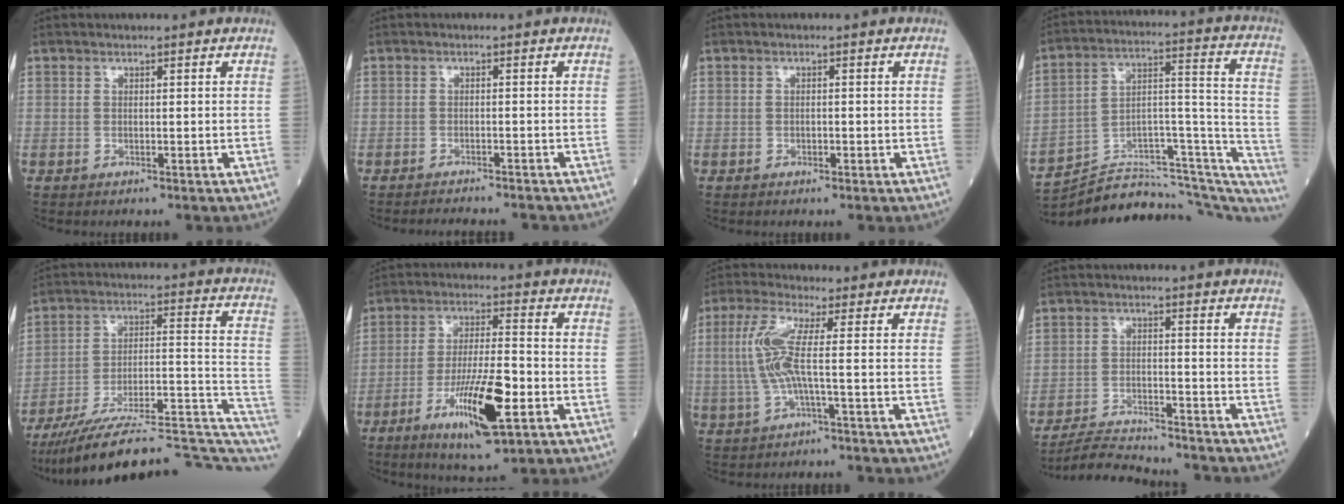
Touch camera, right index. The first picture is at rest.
{"total": 6.3, "force": [-6.1, 0.6, 1.6], "torque": [-0.016, -0.008, -0.077]}
{"total": 0.7, "force": [-0.3, 0.5, 0.4], "torque": [-0.005, 0.003, -0.002]}
{"total": 29.6, "force": [-27.7, 6.4, 8.1], "torque": [-0.091, 0.046, -0.375]}
{"total": 24.2, "force": [-18.7, 4.7, 14.6], "torque": [-0.162, 0.034, -0.273]}
{"total": 12.6, "force": [-5.1, 2.0, 11.4], "torque": [-0.209, -0.014, -0.082]}
{"total": 6.2, "force": [0.0, 0.2, 6.2], "torque": [-0.145, 0.013, 0.000]}
{"total": 10.1, "force": [-9.8, 0.5, 2.5], "torque": [-0.036, -0.002, -0.161]}